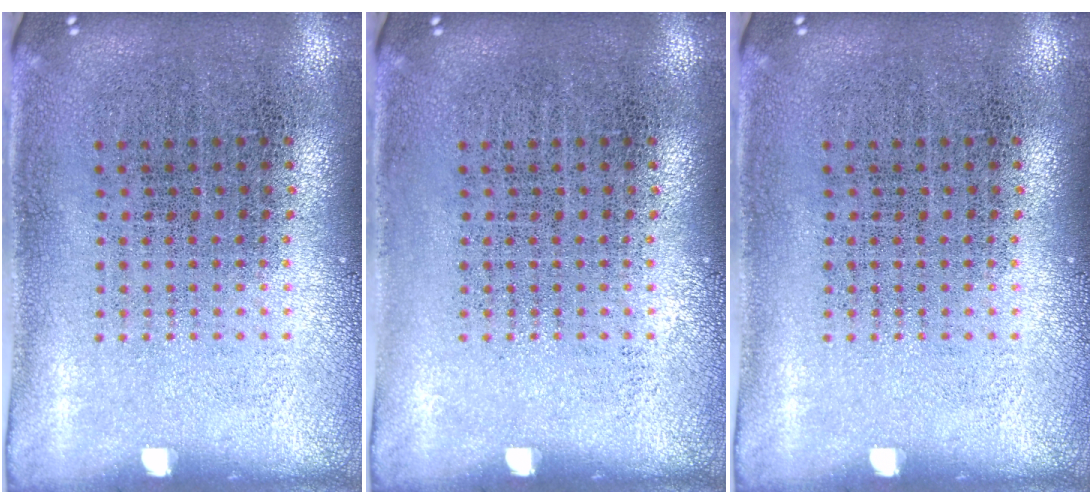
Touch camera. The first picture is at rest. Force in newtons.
{"total": 0.0}
{"total": 0.0}